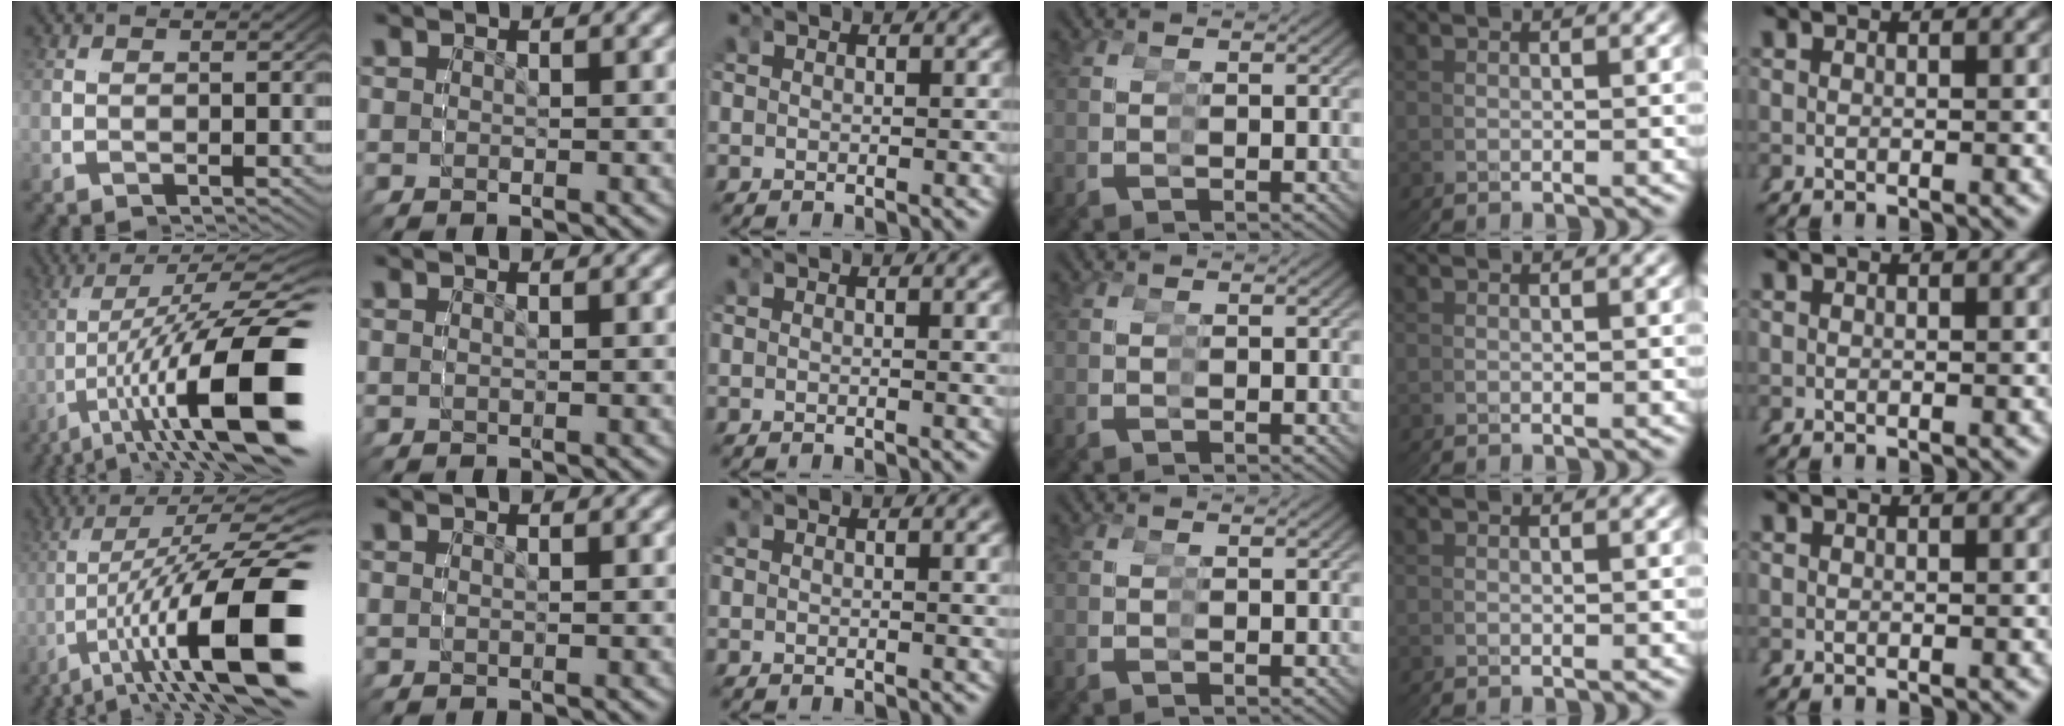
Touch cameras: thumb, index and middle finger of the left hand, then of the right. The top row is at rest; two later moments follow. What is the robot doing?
{"motion": "grasp_and_lifting", "object": "cup"}